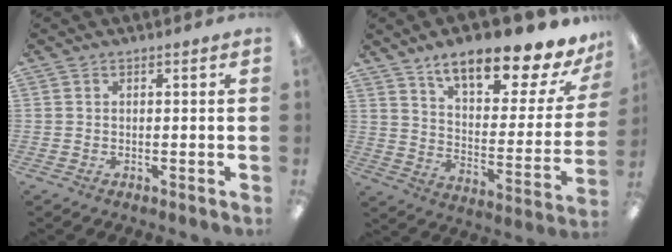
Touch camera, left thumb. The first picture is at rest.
{"total": 17.9, "force": [13.8, 5.6, 9.8], "torque": [-0.148, -0.097, 0.233]}